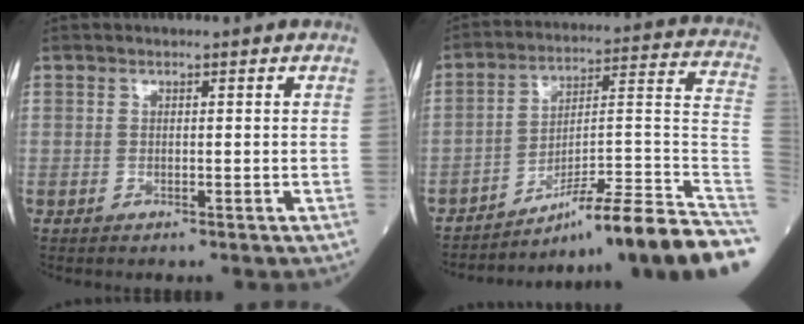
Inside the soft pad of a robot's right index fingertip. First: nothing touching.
{"total": 22.3, "force": [-16.8, -0.8, 14.7], "torque": [-0.125, 0.021, -0.258]}